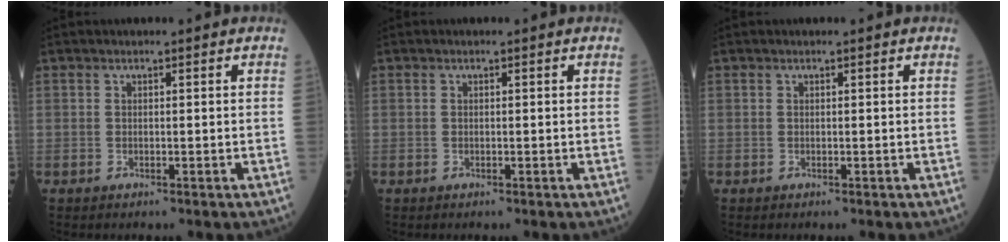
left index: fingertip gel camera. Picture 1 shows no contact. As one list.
[{"total": 0.0}, {"total": 0.0}]